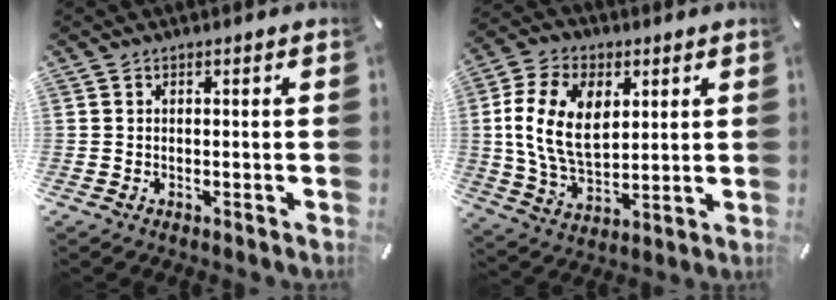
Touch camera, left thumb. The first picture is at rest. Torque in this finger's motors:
{"motor_torque": [1.72, 2.06, 2.17, -0.59, 0.56]}